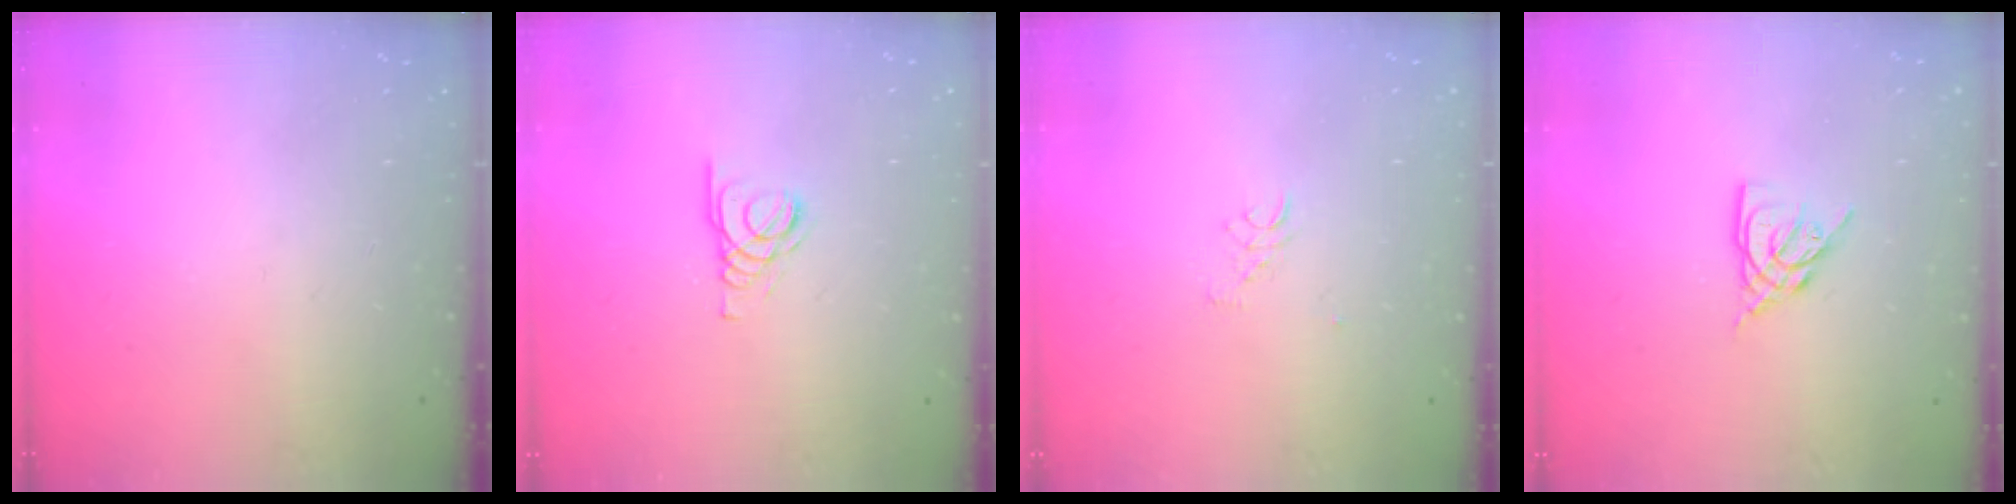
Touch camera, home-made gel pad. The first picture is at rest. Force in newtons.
{"total": 2.1, "press": 2.1, "slide": 0.2}
{"total": 2.6, "press": 2.6, "slide": 0.1}
{"total": 8.0, "press": 7.9, "slide": 1.1}